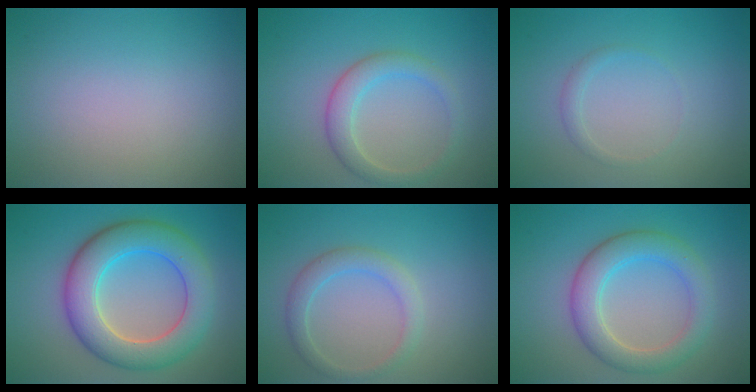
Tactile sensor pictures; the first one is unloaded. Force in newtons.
{"total": 3.0, "press": 3.0, "slide": 0.1}
{"total": 0.9, "press": 0.9, "slide": 0.2}
{"total": 7.7, "press": 7.7, "slide": 0.1}
{"total": 2.3, "press": 2.3, "slide": 0.2}
{"total": 4.8, "press": 4.8, "slide": 0.1}